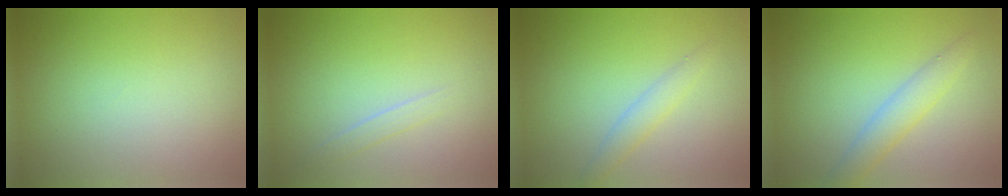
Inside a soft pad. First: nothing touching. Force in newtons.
{"total": 0.8, "press": 0.8, "slide": 0.1}
{"total": 1.6, "press": 1.6, "slide": 0.2}
{"total": 2.7, "press": 2.7, "slide": 0.1}